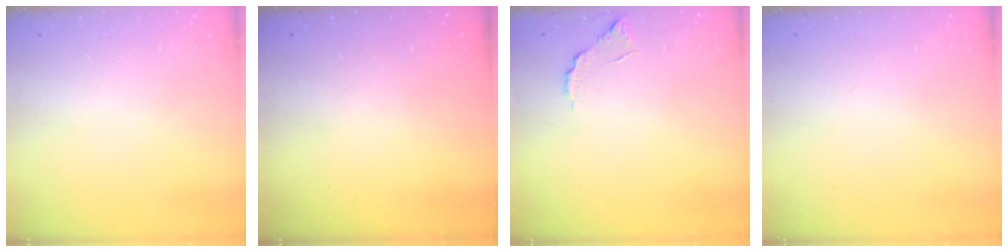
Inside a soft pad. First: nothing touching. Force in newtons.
{"total": 3.1, "press": 3.1, "slide": 0.1}
{"total": 6.5, "press": 6.5, "slide": 0.5}
{"total": 0.0}